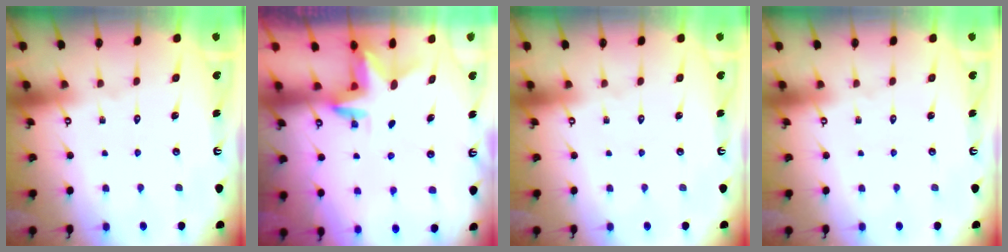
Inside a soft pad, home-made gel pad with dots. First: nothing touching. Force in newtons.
{"total": 3.0, "press": 3.0, "slide": 0.2}
{"total": 0.0}
{"total": 0.0}